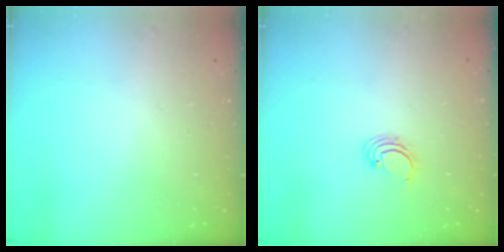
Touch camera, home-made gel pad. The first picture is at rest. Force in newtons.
{"total": 1.7, "press": 1.6, "slide": 0.2}